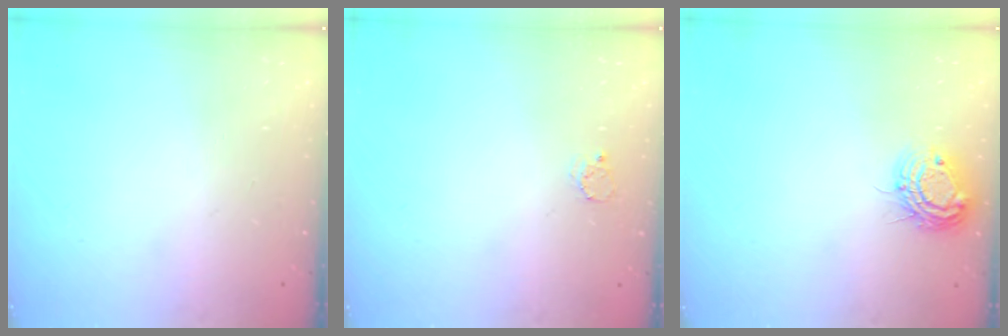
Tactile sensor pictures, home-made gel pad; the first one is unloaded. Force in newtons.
{"total": 2.3, "press": 2.3, "slide": 0.2}
{"total": 9.9, "press": 9.9, "slide": 0.7}